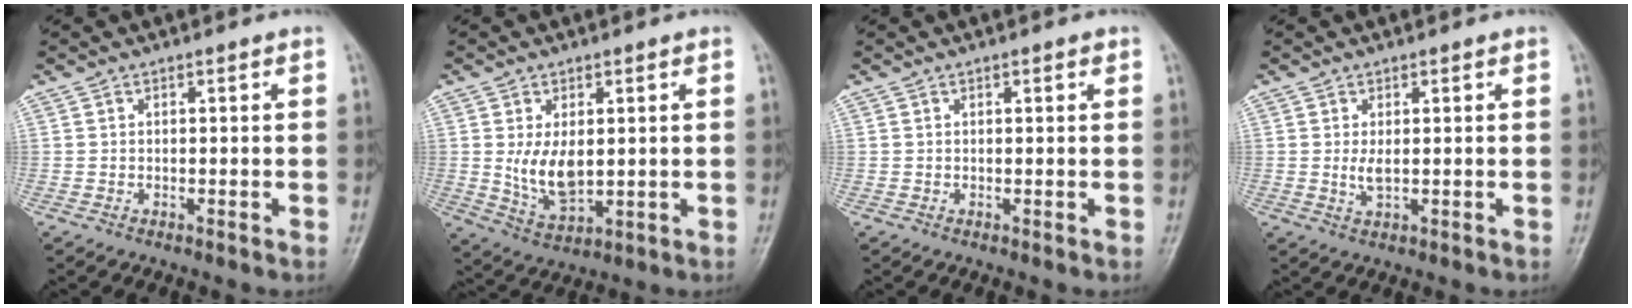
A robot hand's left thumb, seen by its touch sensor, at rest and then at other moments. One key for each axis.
{"total": 7.6, "fx": 0.7, "fy": 4.4, "fz": 6.1, "tx": -0.099, "ty": -0.016, "tz": 0.025}
{"total": 1.0, "fx": 0.5, "fy": 0.4, "fz": 0.8, "tx": -0.011, "ty": 0.001, "tz": 0.005}
{"total": 2.6, "fx": 0.3, "fy": 1.1, "fz": 2.4, "tx": -0.043, "ty": -0.005, "tz": 0.008}